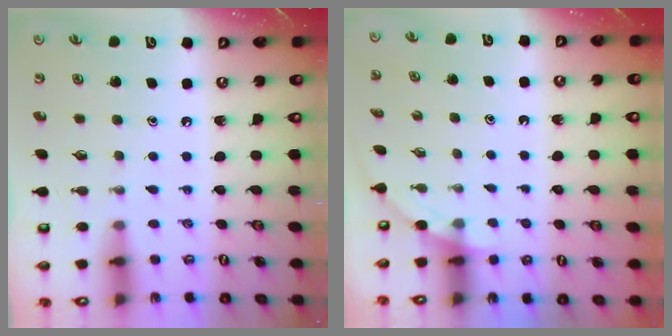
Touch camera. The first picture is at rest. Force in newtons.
{"total": 0.9, "press": 0.9, "slide": 0.2}